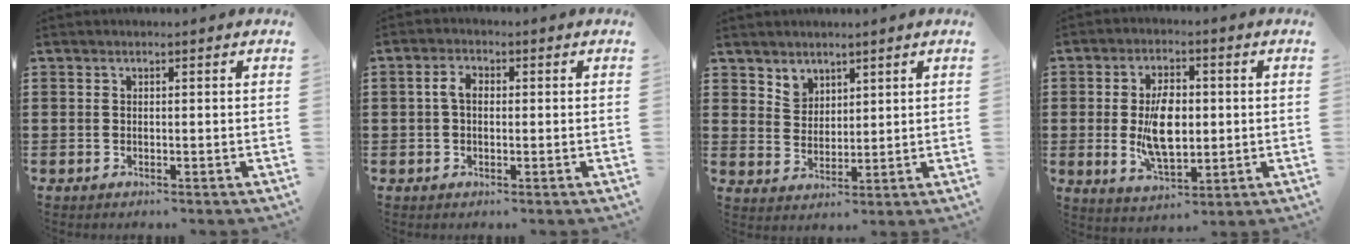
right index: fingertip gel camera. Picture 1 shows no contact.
{"total": 2.8, "force": [0.1, 1.6, 2.3], "torque": [-0.054, 0.004, -0.003]}
{"total": 3.7, "force": [2.8, 2.3, 0.1], "torque": [-0.015, 0.002, 0.055]}
{"total": 8.6, "force": [-0.1, 4.4, 7.4], "torque": [-0.141, -0.005, -0.006]}